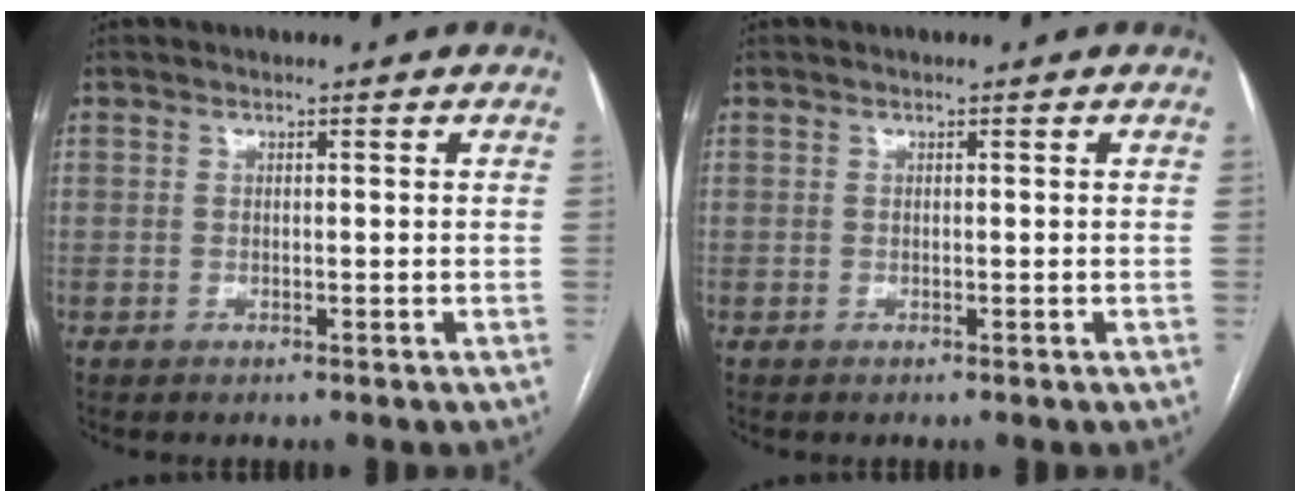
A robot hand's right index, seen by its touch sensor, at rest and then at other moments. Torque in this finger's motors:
{"motor_torque": [0.00, 0.00, 0.00, 0.00]}